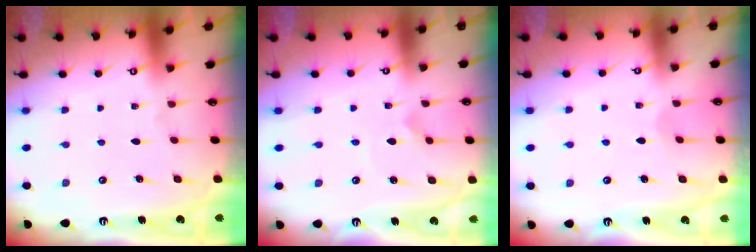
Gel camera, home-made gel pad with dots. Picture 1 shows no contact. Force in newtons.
{"total": 2.3, "press": 2.3, "slide": 0.0}
{"total": 2.8, "press": 2.8, "slide": 0.2}